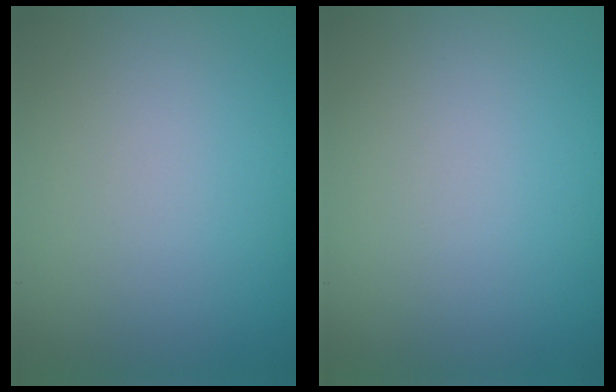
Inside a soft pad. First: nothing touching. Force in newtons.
{"total": 0.0}